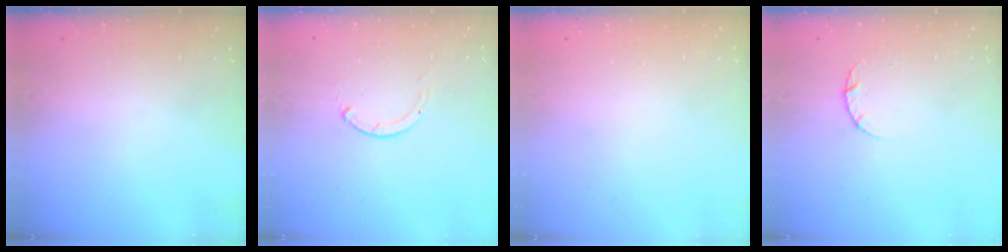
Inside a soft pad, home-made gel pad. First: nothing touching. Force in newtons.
{"total": 0.0}
{"total": 2.7, "press": 2.7, "slide": 0.2}
{"total": 2.5, "press": 2.5, "slide": 0.3}